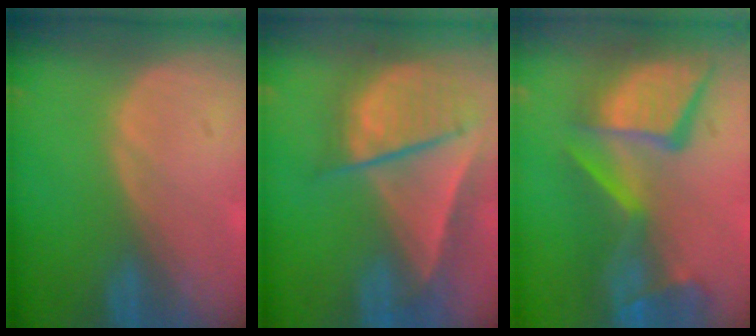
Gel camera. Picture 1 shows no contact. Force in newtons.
{"total": 9.2, "press": 8.0, "slide": 4.6}
{"total": 13.9, "press": 11.3, "slide": 8.1}